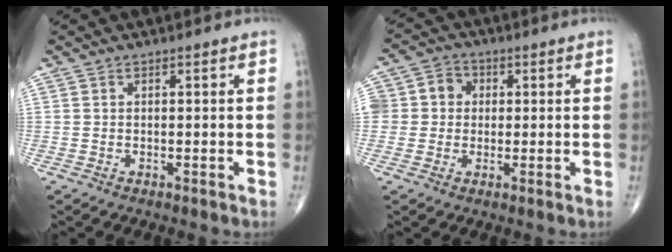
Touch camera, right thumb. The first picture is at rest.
{"total": 9.3, "force": [1.1, 8.5, 3.7], "torque": [-0.056, 0.028, 0.016]}